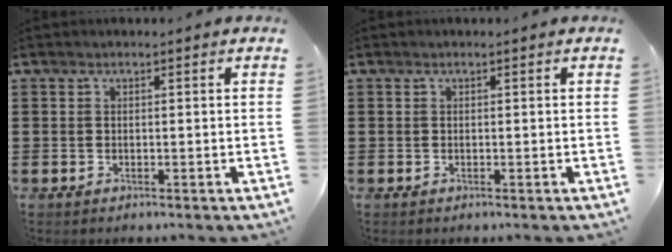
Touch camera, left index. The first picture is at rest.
{"total": 0.0}